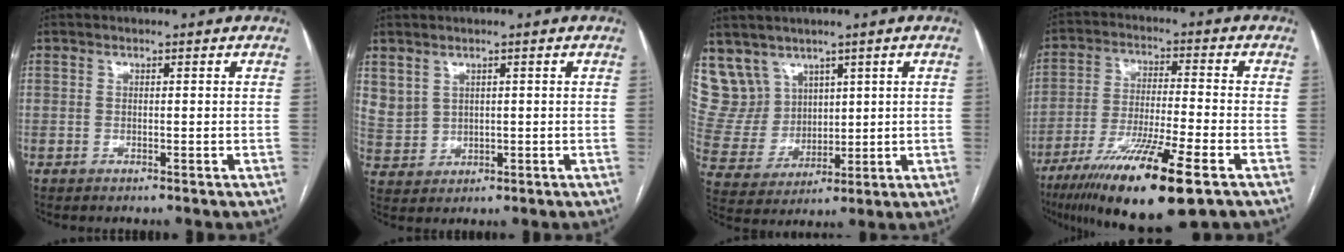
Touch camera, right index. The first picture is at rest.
{"total": 4.4, "force": [2.5, 3.4, 1.3], "torque": [-0.031, 0.005, 0.064]}
{"total": 8.9, "force": [6.0, 6.5, 0.5], "torque": [-0.023, 0.032, 0.140]}
{"total": 16.6, "force": [-9.6, 0.9, 13.4], "torque": [-0.244, -0.042, -0.167]}